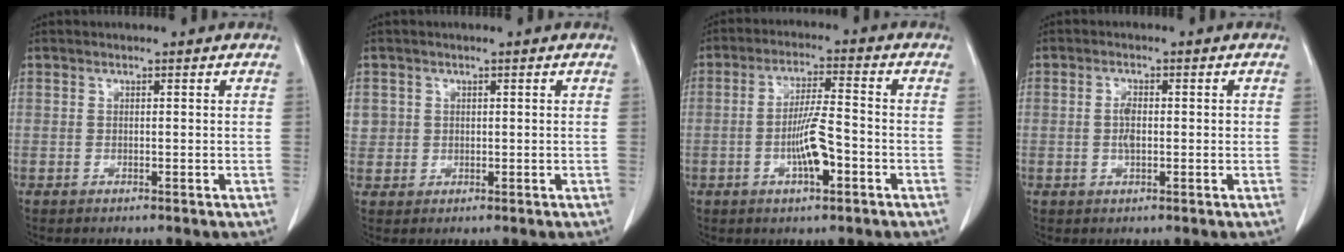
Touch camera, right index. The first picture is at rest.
{"total": 2.4, "force": [0.5, 2.3, 0.3], "torque": [0.005, 0.005, 0.012]}
{"total": 6.7, "force": [-2.2, 0.6, 6.3], "torque": [-0.123, 0.002, -0.039]}
{"total": 2.8, "force": [-0.2, 1.2, 2.6], "torque": [-0.054, 0.004, -0.004]}